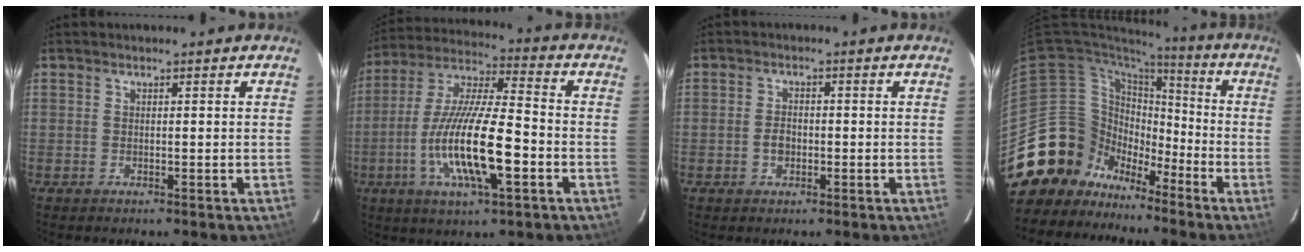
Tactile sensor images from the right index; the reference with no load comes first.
{"total": 17.5, "force": [-5.3, 3.9, 16.2], "torque": [-0.320, -0.012, -0.099]}
{"total": 2.7, "force": [-0.7, 2.0, 1.6], "torque": [-0.029, 0.006, -0.012]}
{"total": 16.1, "force": [-11.0, 11.5, 2.4], "torque": [-0.081, 0.046, -0.190]}